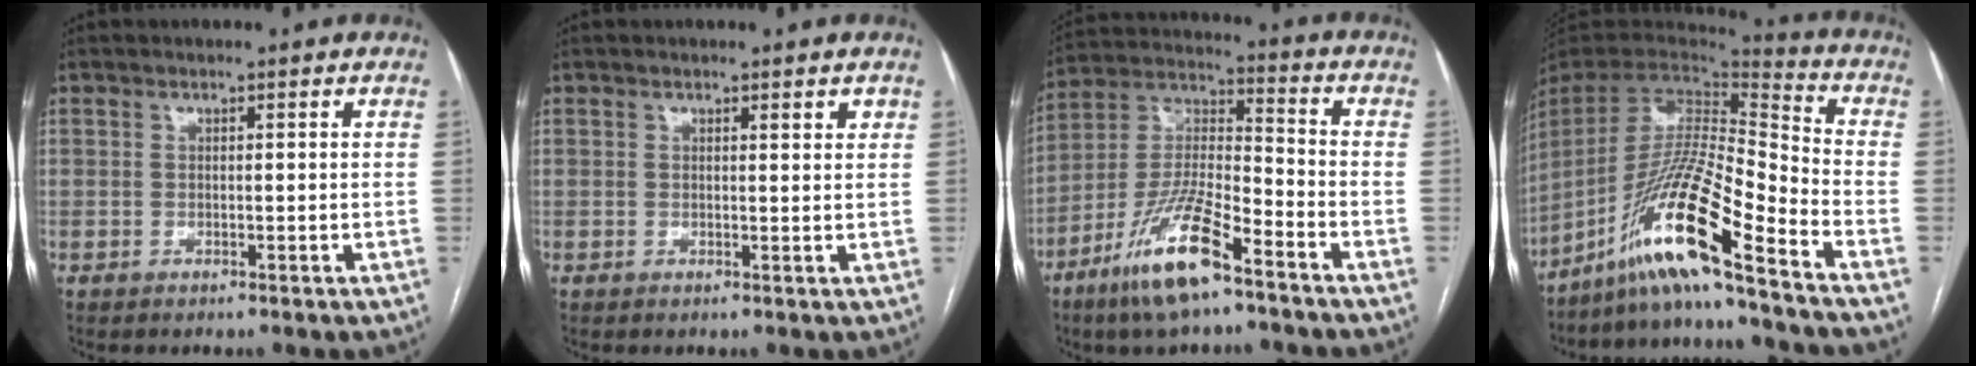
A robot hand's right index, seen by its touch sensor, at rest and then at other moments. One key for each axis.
{"total": 1.3, "fx": 0.9, "fy": 0.3, "fz": 0.8, "tx": -0.015, "ty": -0.003, "tz": 0.011}
{"total": 14.5, "fx": -9.1, "fy": 2.8, "fz": 10.9, "tx": -0.224, "ty": -0.013, "tz": -0.170}
{"total": 18.3, "fx": -12.7, "fy": -0.8, "fz": 13.2, "tx": -0.273, "ty": -0.012, "tz": -0.238}